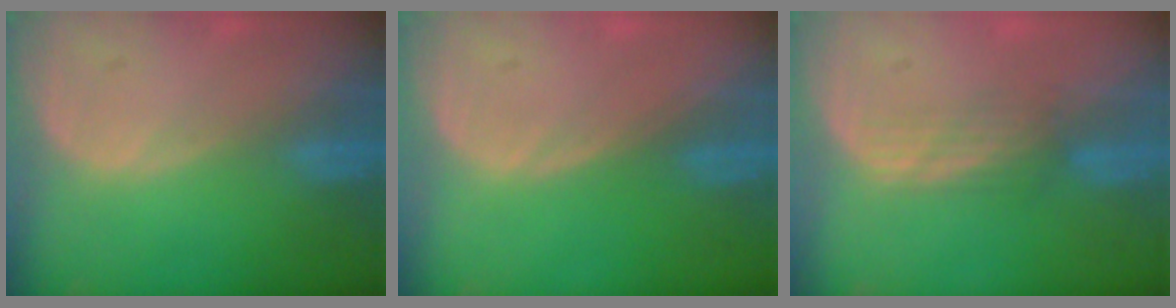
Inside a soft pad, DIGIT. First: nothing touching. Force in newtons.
{"total": 0.0}
{"total": 2.9, "press": 2.6, "slide": 1.3}